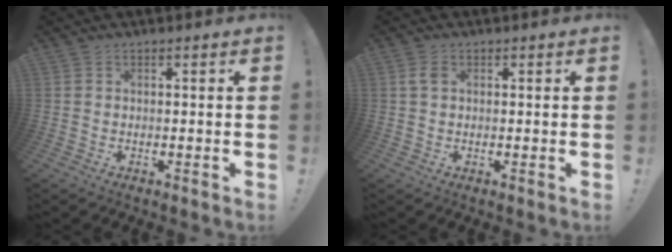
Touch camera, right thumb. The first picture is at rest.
{"total": 2.5, "force": [0.7, 1.6, 1.8], "torque": [-0.028, 0.003, 0.013]}